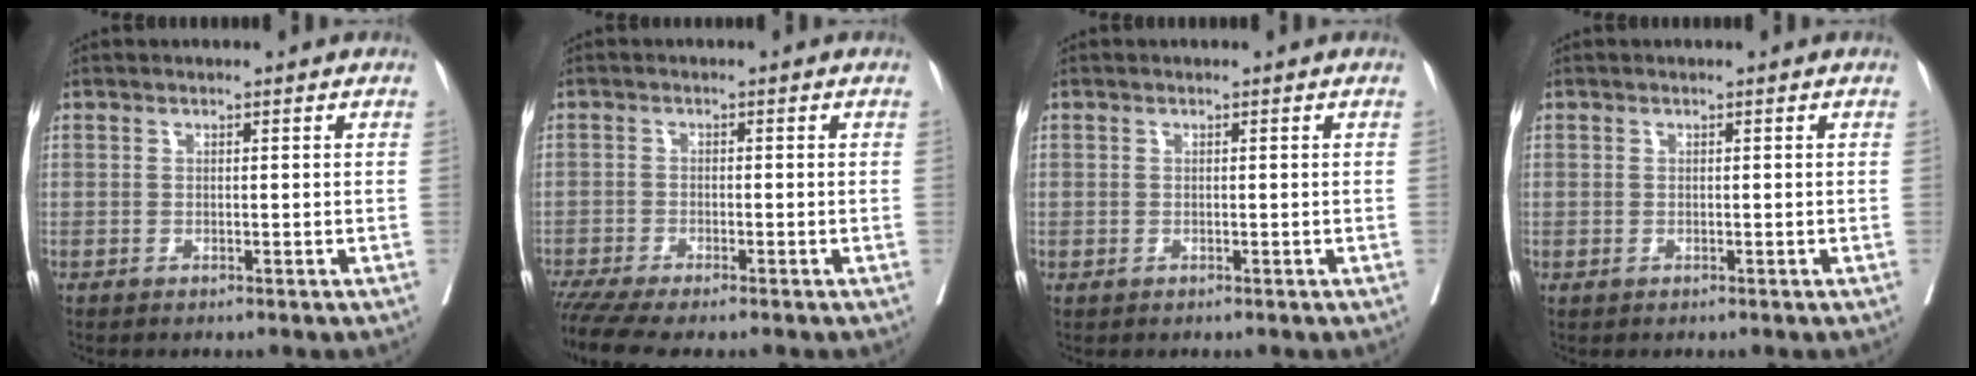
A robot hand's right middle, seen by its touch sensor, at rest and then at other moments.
{"total": 6.2, "force": [-5.1, 0.3, 3.5], "torque": [-0.056, -0.013, -0.088]}
{"total": 0.0}
{"total": 0.0}